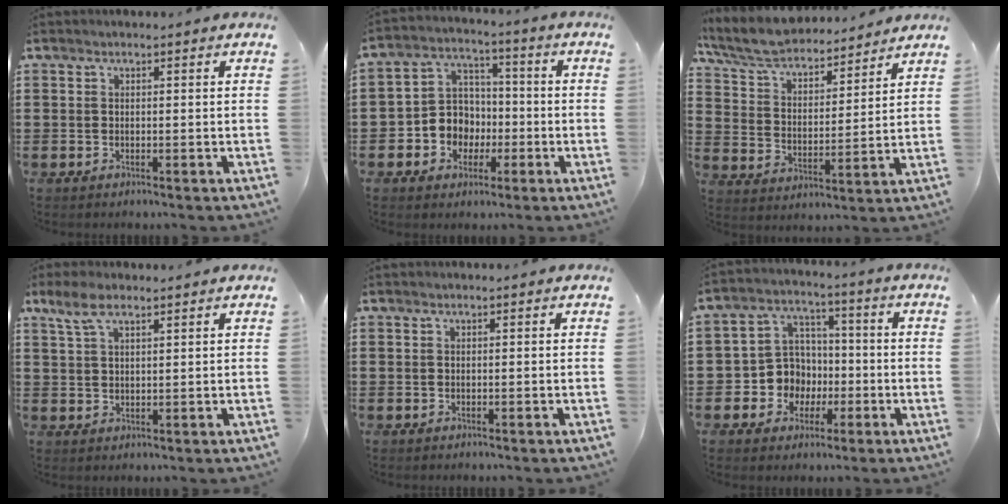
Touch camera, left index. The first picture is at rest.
{"total": 6.9, "force": [-1.8, 6.5, 1.7], "torque": [-0.060, 0.015, -0.034]}
{"total": 7.2, "force": [6.6, 1.2, 2.7], "torque": [-0.081, -0.037, 0.113]}
{"total": 4.3, "force": [2.7, 1.6, 2.9], "torque": [-0.064, 0.004, 0.050]}
{"total": 0.0}
{"total": 8.0, "force": [-1.5, 7.6, 1.9], "torque": [-0.083, 0.009, -0.026]}